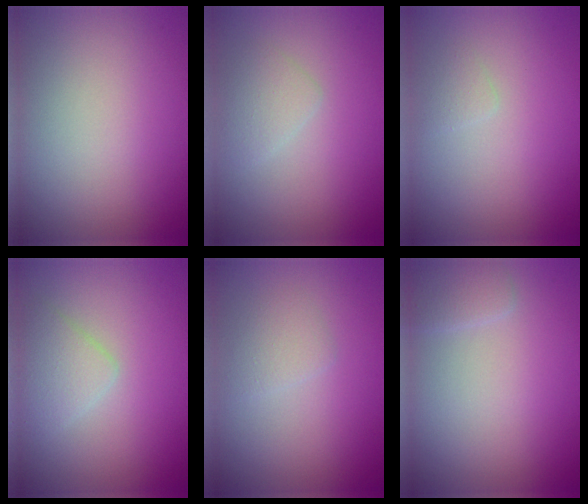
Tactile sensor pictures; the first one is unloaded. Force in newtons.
{"total": 1.6, "press": 1.6, "slide": 0.0}
{"total": 0.8, "press": 0.8, "slide": 0.1}
{"total": 2.3, "press": 2.3, "slide": 0.1}
{"total": 1.5, "press": 1.5, "slide": 0.2}
{"total": 1.4, "press": 1.4, "slide": 0.1}